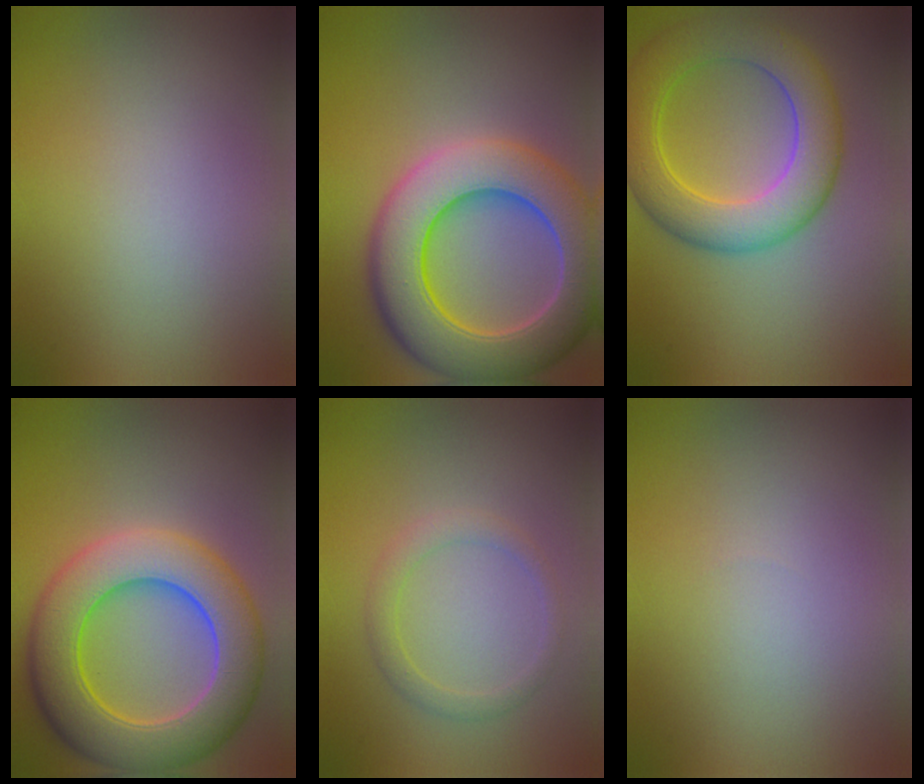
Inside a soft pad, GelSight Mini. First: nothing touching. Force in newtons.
{"total": 11.0, "press": 10.9, "slide": 0.6}
{"total": 7.7, "press": 7.7, "slide": 0.1}
{"total": 10.1, "press": 10.1, "slide": 0.7}
{"total": 1.8, "press": 1.8, "slide": 0.1}
{"total": 0.0}